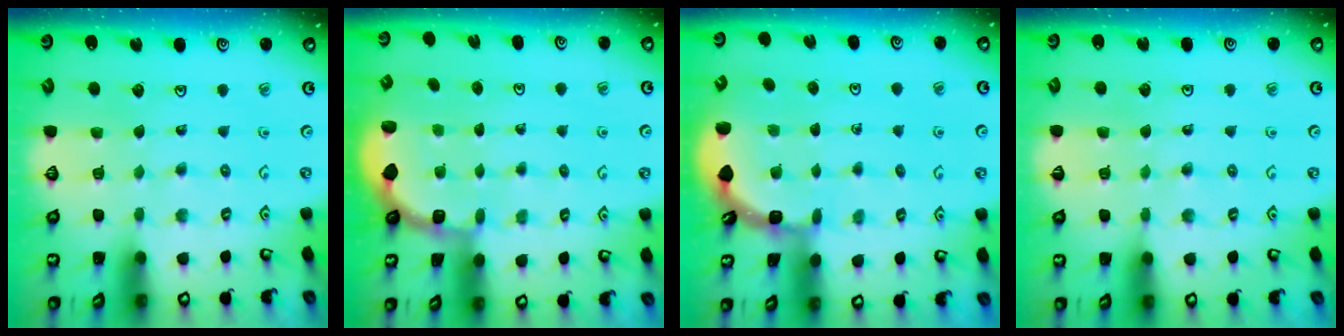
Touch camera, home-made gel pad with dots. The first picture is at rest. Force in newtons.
{"total": 1.9, "press": 1.8, "slide": 0.8}
{"total": 1.7, "press": 1.7, "slide": 0.0}
{"total": 2.4, "press": 2.4, "slide": 0.5}